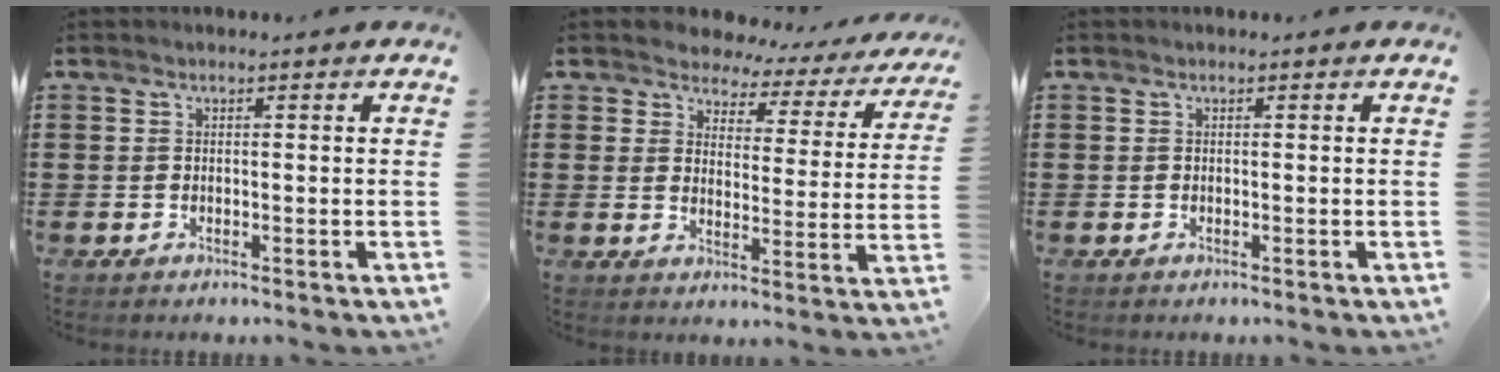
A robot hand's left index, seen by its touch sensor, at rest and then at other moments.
{"total": 3.5, "force": [3.1, 1.5, 0.4], "torque": [-0.032, -0.019, 0.047]}
{"total": 0.0}